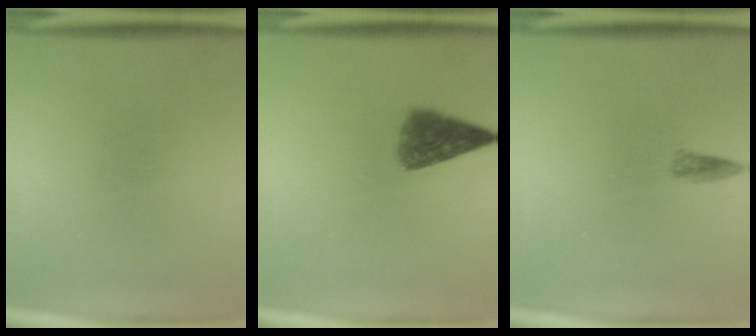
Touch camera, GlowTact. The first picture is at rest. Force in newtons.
{"total": 5.5}
{"total": 1.3}